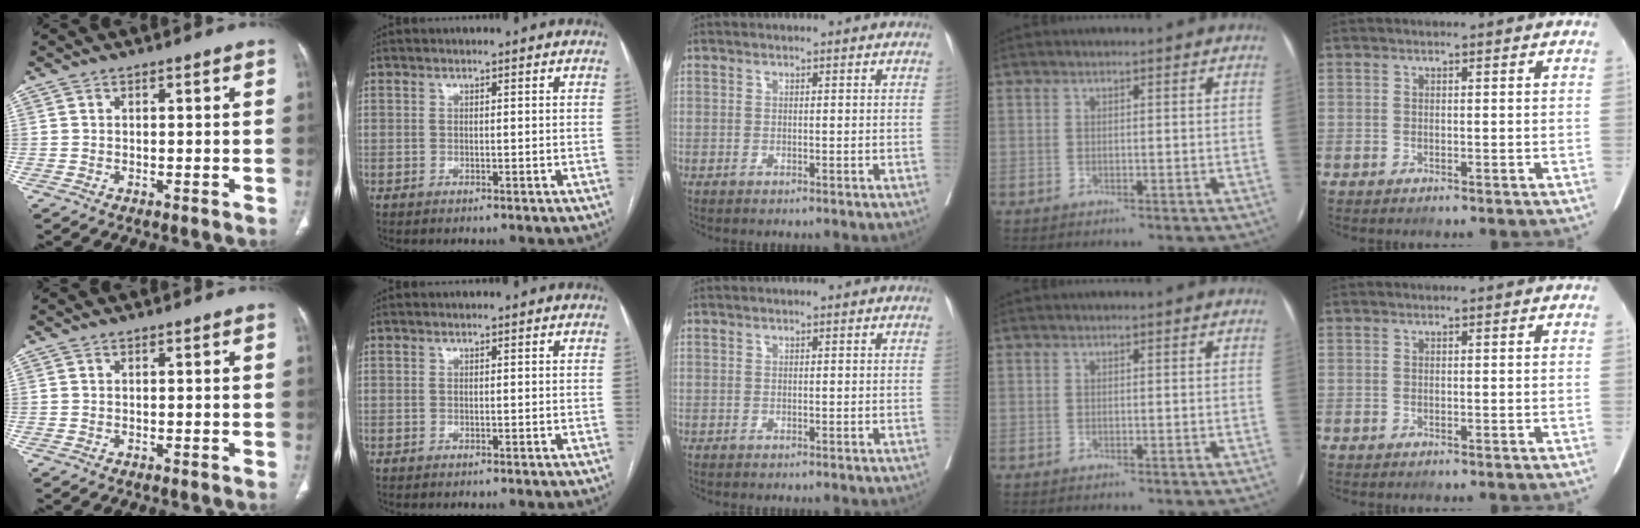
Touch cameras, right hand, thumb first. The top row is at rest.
{}